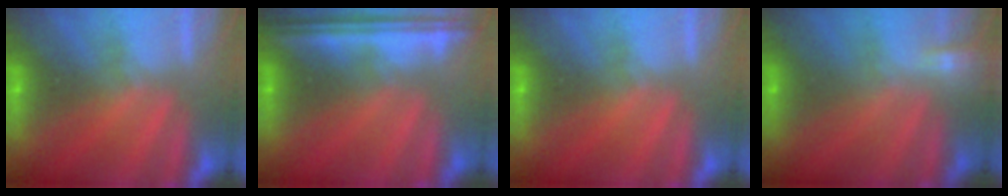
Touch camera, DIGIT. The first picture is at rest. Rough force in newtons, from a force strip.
{"total": 6.9}
{"total": 0.0}
{"total": 2.1}